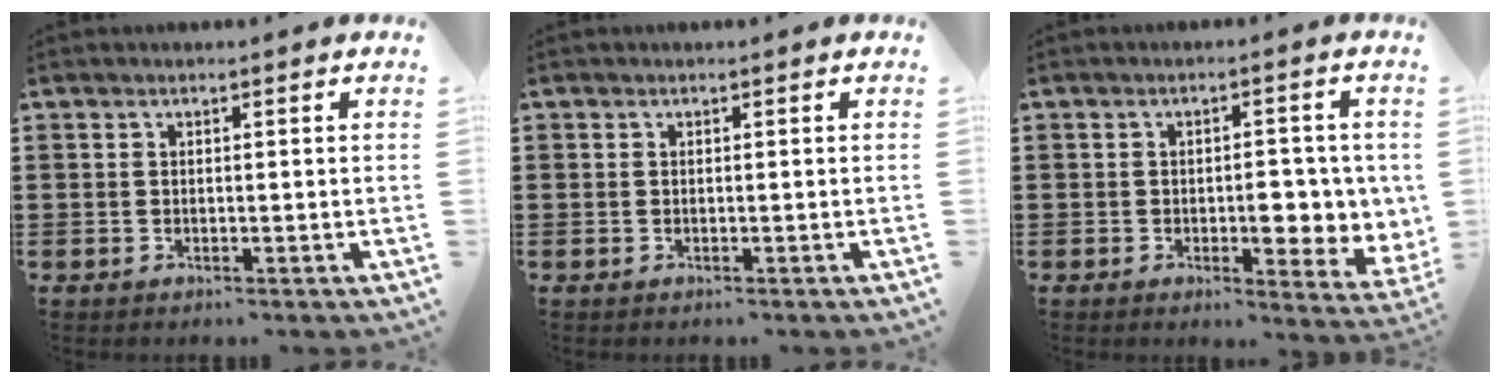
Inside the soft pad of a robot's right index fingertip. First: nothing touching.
{"total": 0.0}
{"total": 6.0, "force": [-0.5, 2.8, 5.3], "torque": [-0.054, -0.007, -0.018]}